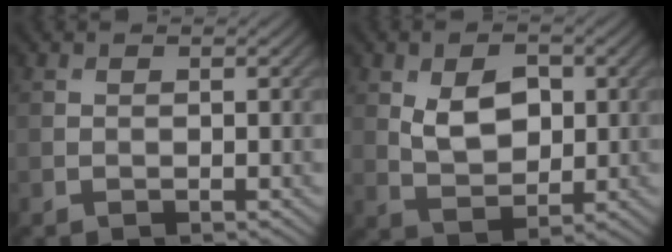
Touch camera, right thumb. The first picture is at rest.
{"total": 5.9, "force": [1.3, 3.7, 4.4], "torque": [-0.084, -0.003, 0.023]}